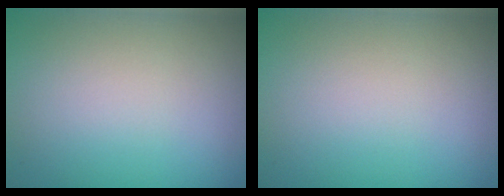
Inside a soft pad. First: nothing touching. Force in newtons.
{"total": 0.0}